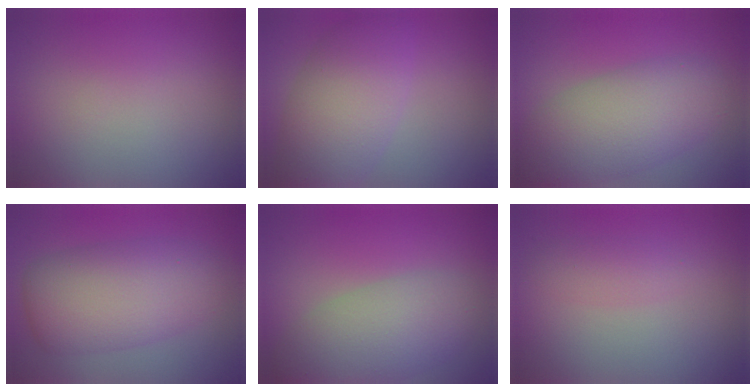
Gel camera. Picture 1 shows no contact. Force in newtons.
{"total": 7.0, "press": 7.0, "slide": 0.3}
{"total": 7.0, "press": 7.0, "slide": 0.4}
{"total": 7.9, "press": 7.9, "slide": 0.1}
{"total": 6.1, "press": 6.1, "slide": 0.5}
{"total": 1.5, "press": 1.5, "slide": 0.1}